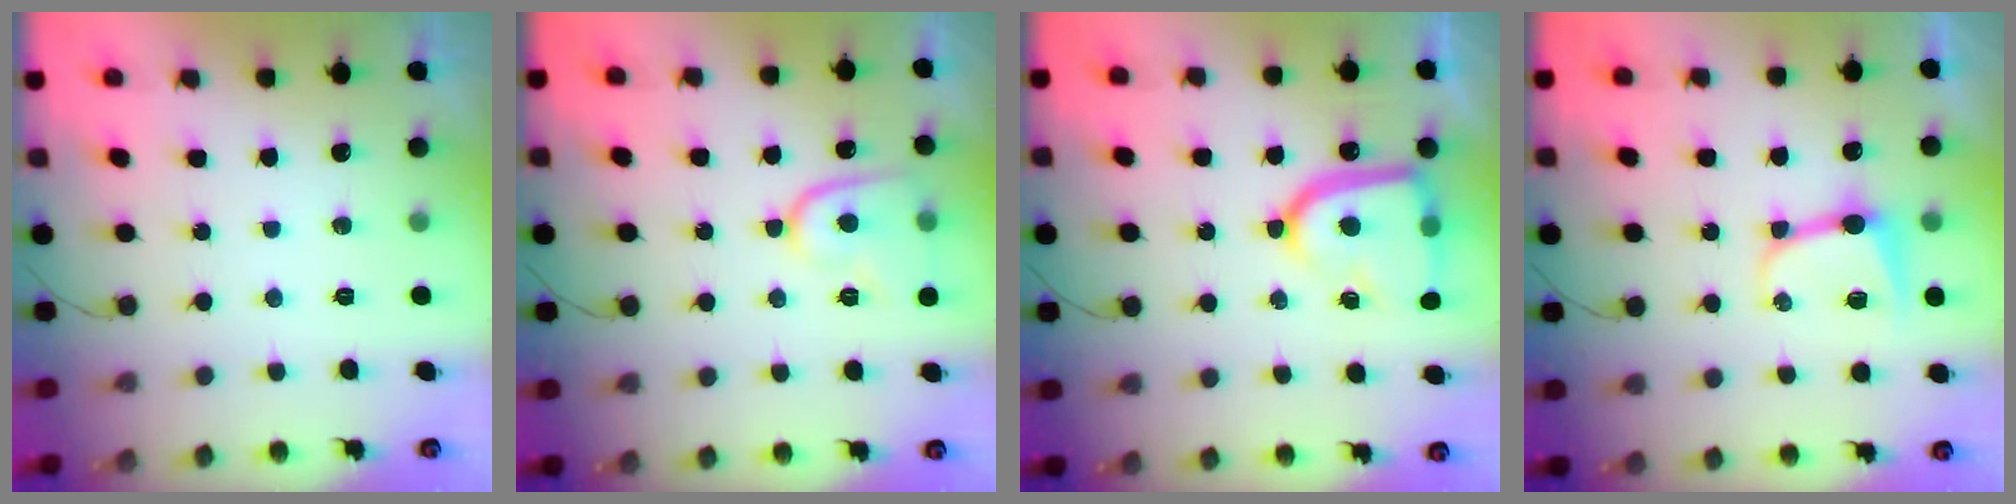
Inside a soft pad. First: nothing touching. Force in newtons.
{"total": 10.3, "press": 10.3, "slide": 0.8}
{"total": 16.8, "press": 16.7, "slide": 1.7}
{"total": 8.5, "press": 8.4, "slide": 0.8}